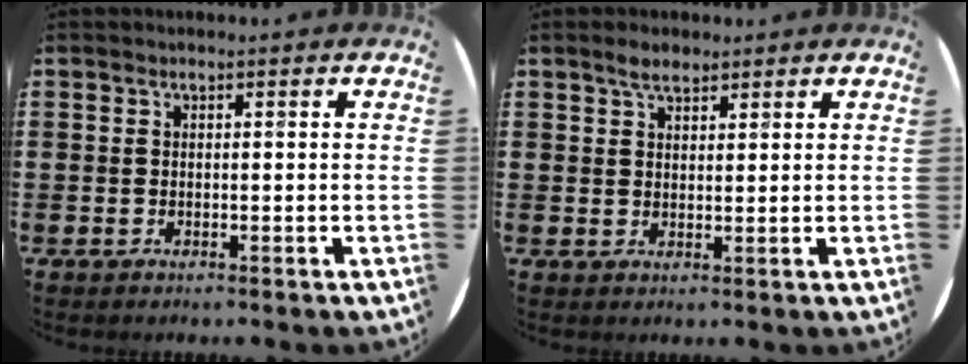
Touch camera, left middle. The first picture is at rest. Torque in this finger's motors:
{"motor_torque": [0.19, -0.16, 0.03, 0.04]}